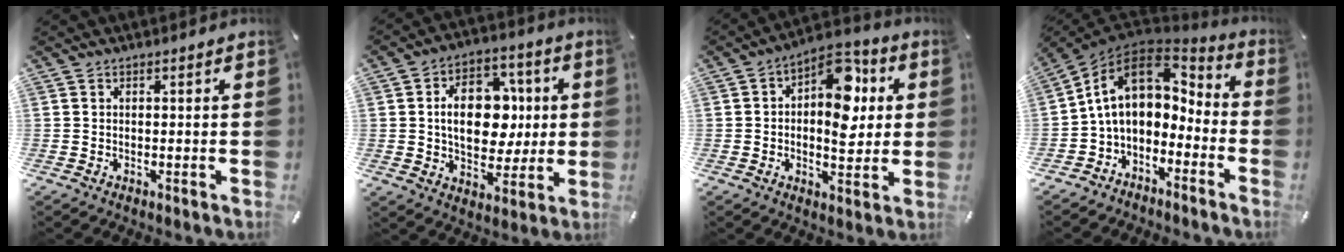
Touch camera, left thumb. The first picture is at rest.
{"total": 15.3, "force": [1.1, 11.0, 10.5], "torque": [-0.176, 0.007, 0.020]}
{"total": 13.2, "force": [3.1, 8.1, 9.9], "torque": [-0.126, -0.022, 0.054]}
{"total": 12.4, "force": [1.5, 8.9, 8.6], "torque": [-0.166, -0.008, 0.027]}